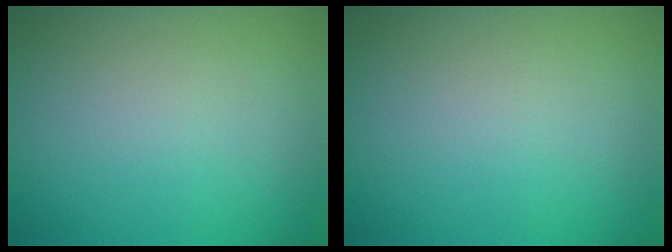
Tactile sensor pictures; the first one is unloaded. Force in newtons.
{"total": 0.0}